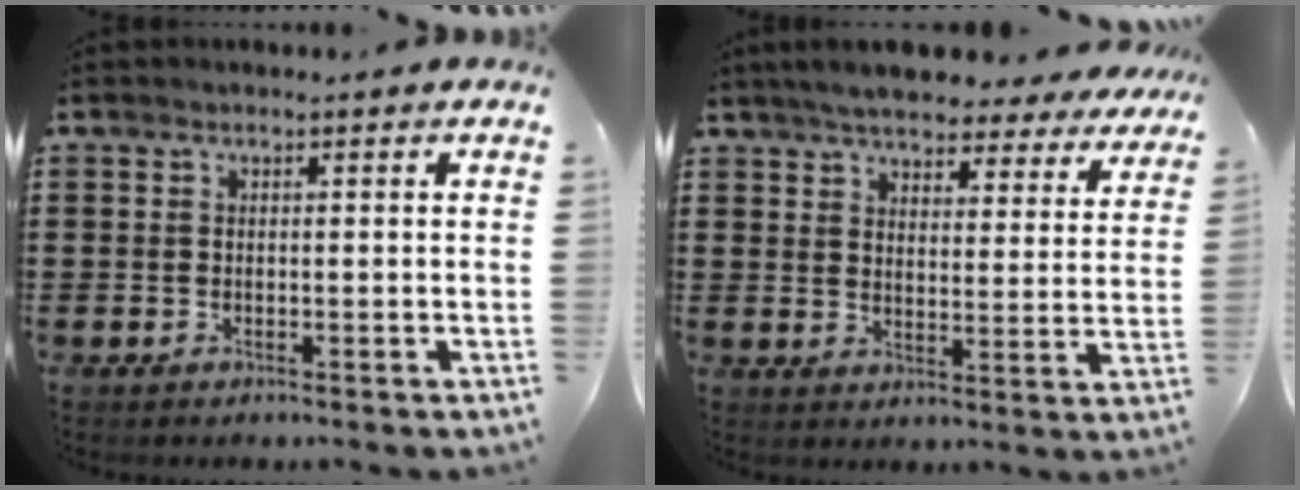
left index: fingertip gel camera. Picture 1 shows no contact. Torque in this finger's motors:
{"motor_torque": [1.72, -0.42, 1.05, 0.21]}